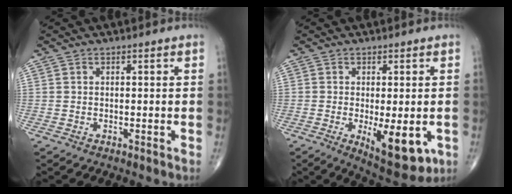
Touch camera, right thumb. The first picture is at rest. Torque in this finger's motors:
{"motor_torque": [0.82, 1.82, 0.01, -0.13, 0.30]}